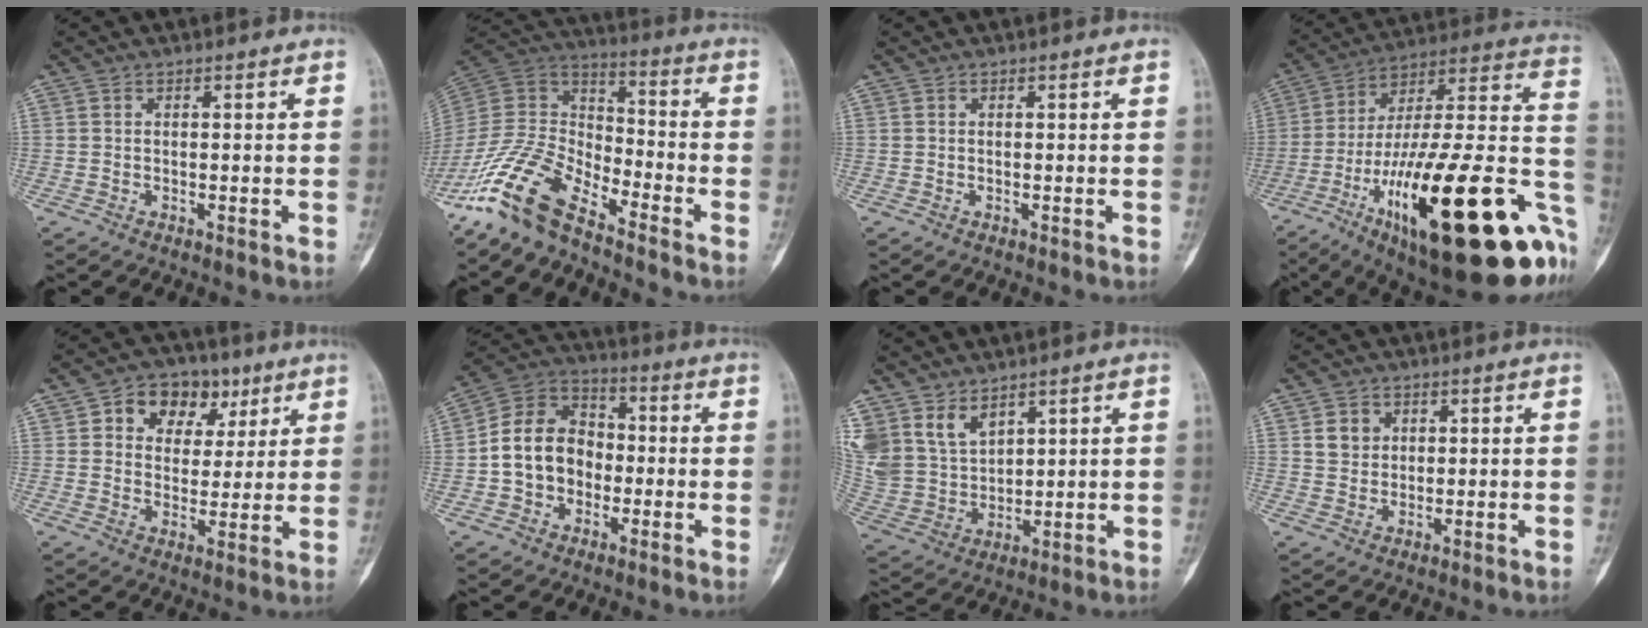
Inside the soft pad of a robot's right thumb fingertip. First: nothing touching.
{"total": 14.2, "force": [-11.0, 5.1, 7.3], "torque": [-0.136, 0.079, -0.225]}
{"total": 0.0}
{"total": 39.4, "force": [-13.8, 11.8, 35.0], "torque": [-0.453, 0.048, -0.212]}
{"total": 11.2, "force": [4.9, 8.3, 5.7], "torque": [-0.040, -0.006, 0.075]}
{"total": 12.6, "force": [-1.6, 10.2, 7.1], "torque": [-0.100, 0.042, -0.038]}
{"total": 12.5, "force": [7.8, 8.2, 5.4], "torque": [-0.102, -0.026, 0.182]}
{"total": 3.8, "force": [1.3, 3.2, 1.4], "torque": [-0.006, -0.005, 0.024]}